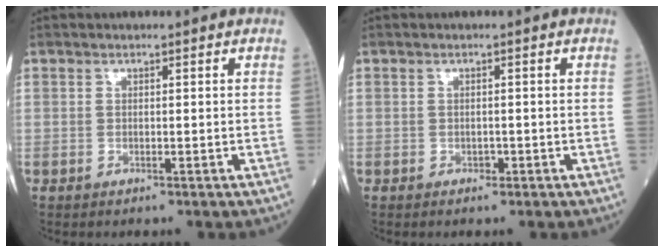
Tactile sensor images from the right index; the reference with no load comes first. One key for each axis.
{"total": 0.8, "fx": -0.5, "fy": 0.4, "fz": 0.4, "tx": -0.004, "ty": 0.001, "tz": -0.007}